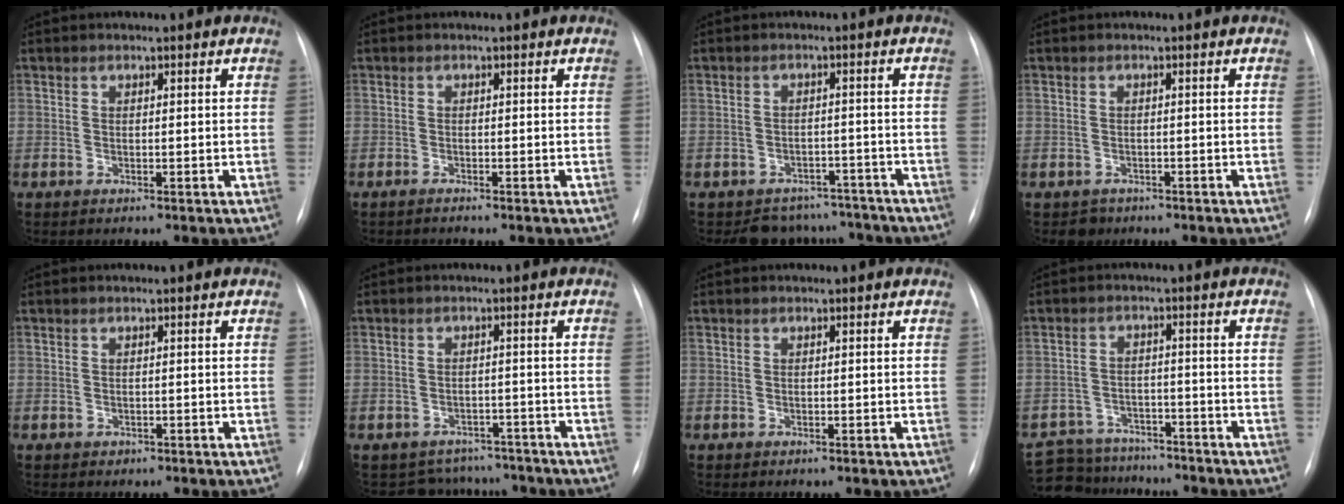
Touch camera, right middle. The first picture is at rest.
{"total": 0.9, "force": [-0.8, -0.1, 0.3], "torque": [-0.007, -0.001, -0.013]}
{"total": 7.3, "force": [-6.5, 3.3, -0.9], "torque": [0.028, 0.028, -0.081]}
{"total": 1.9, "force": [-1.2, 1.4, -0.1], "torque": [0.000, 0.005, -0.018]}
{"total": 0.7, "force": [-0.3, 0.6, 0.1], "torque": [-0.004, 0.002, -0.003]}
{"total": 6.6, "force": [-5.9, 2.9, -1.0], "torque": [0.021, 0.025, -0.072]}
{"total": 0.0}
{"total": 10.0, "force": [-9.1, 4.1, 0.8], "torque": [-0.015, 0.018, -0.131]}